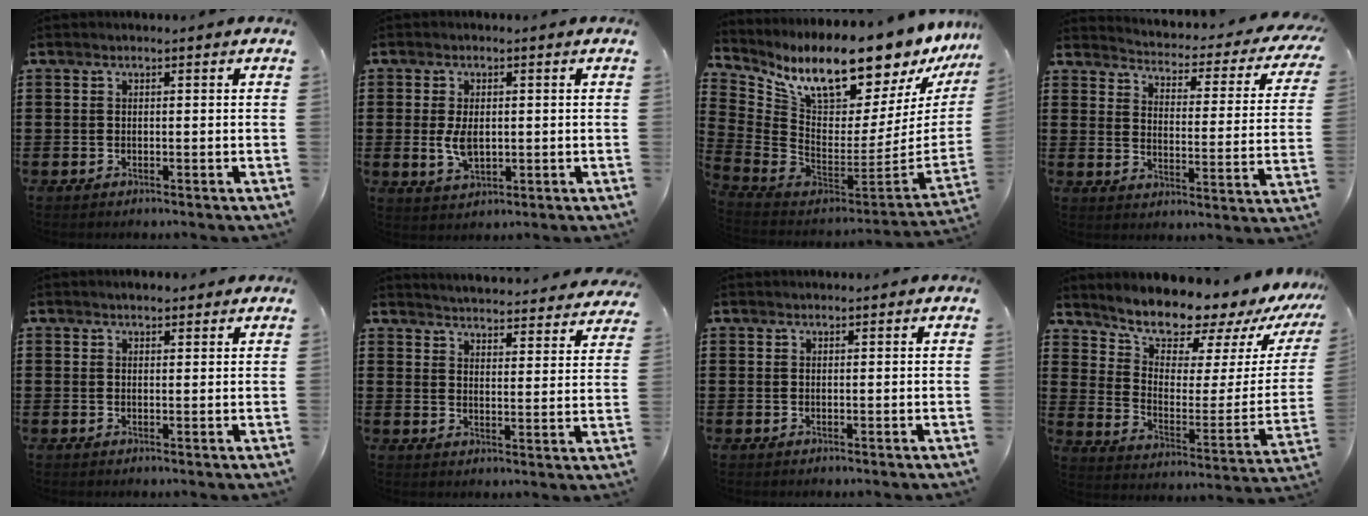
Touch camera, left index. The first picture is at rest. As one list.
[{"total": 4.5, "force": [0.1, 2.5, 3.8], "torque": [-0.080, 0.004, 0.001]}, {"total": 13.8, "force": [11.2, 3.4, 7.2], "torque": [-0.145, -0.101, 0.185]}, {"total": 2.3, "force": [2.2, 0.1, 0.6], "torque": [-0.031, -0.029, 0.027]}, {"total": 1.7, "force": [1.6, 0.5, 0.4], "torque": [-0.011, 0.005, 0.031]}, {"total": 4.1, "force": [4.0, -0.5, 0.2], "torque": [-0.024, -0.035, 0.067]}, {"total": 0.7, "force": [0.7, 0.0, 0.1], "torque": [-0.004, -0.001, 0.014]}, {"total": 9.2, "force": [8.9, 1.9, 1.4], "torque": [-0.057, -0.088, 0.150]}]